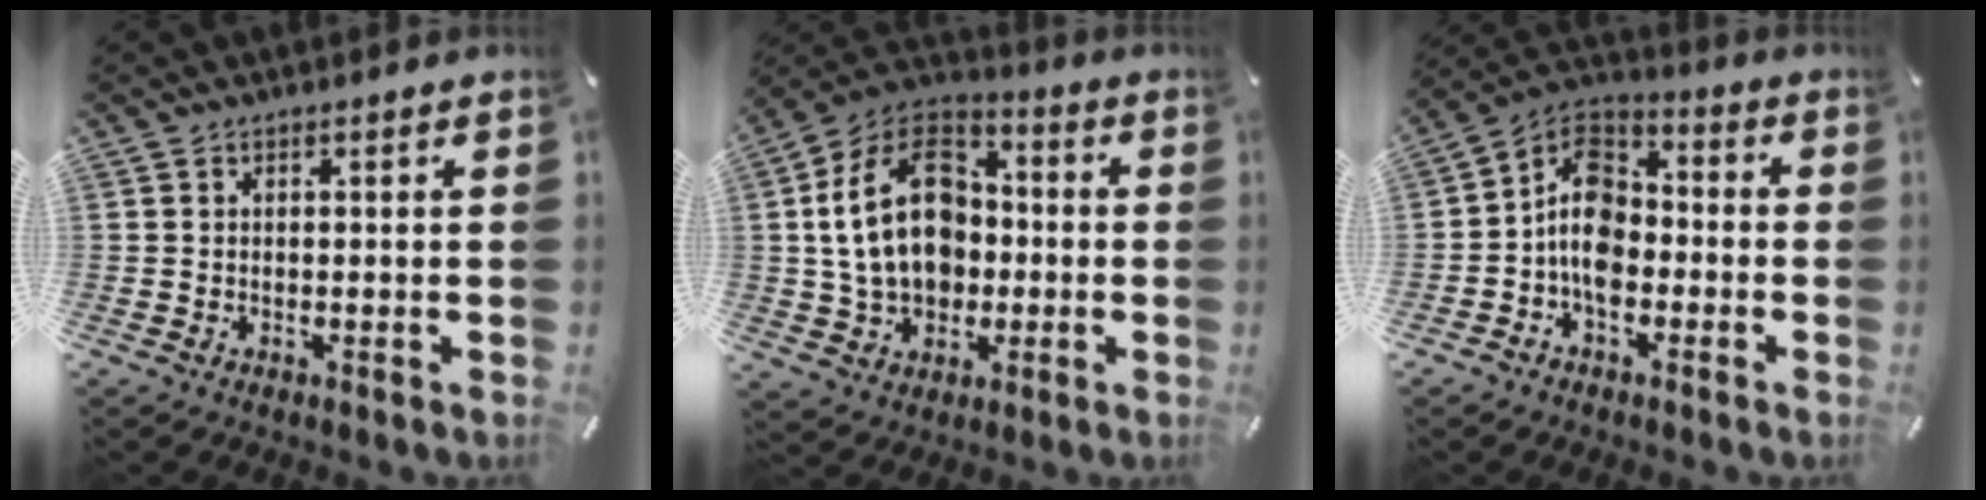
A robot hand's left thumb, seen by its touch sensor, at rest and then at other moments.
{"total": 19.9, "force": [0.2, 15.1, 12.9], "torque": [-0.268, 0.014, 0.001]}
{"total": 10.4, "force": [-3.6, 7.3, 6.4], "torque": [-0.143, 0.019, -0.070]}